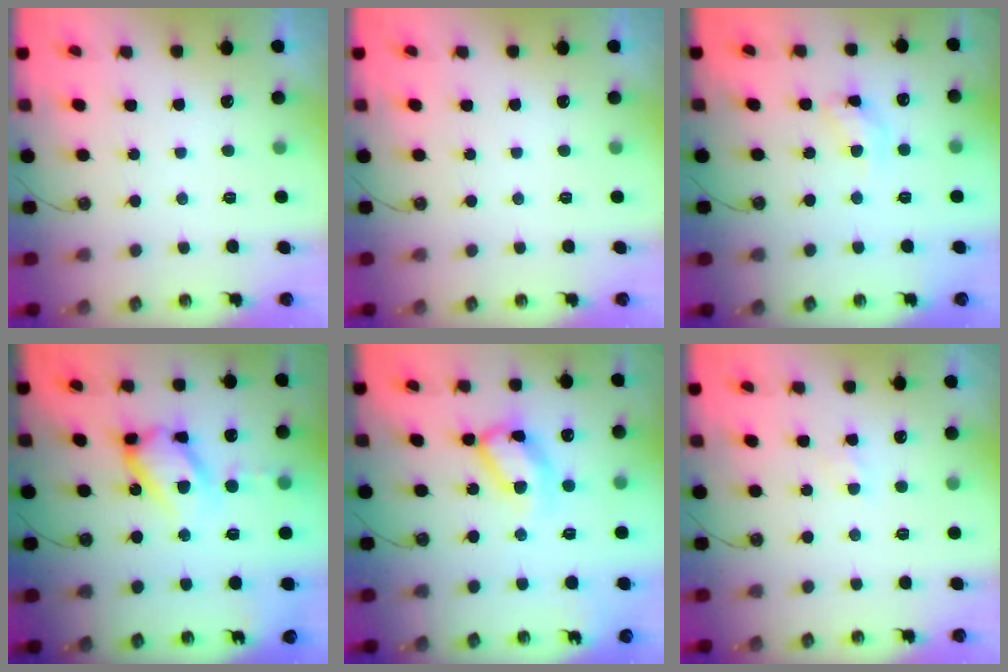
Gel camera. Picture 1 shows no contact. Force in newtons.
{"total": 0.0}
{"total": 10.3, "press": 10.3, "slide": 0.6}
{"total": 15.4, "press": 15.3, "slide": 1.4}
{"total": 14.8, "press": 14.8, "slide": 1.1}
{"total": 3.1, "press": 3.1, "slide": 0.5}